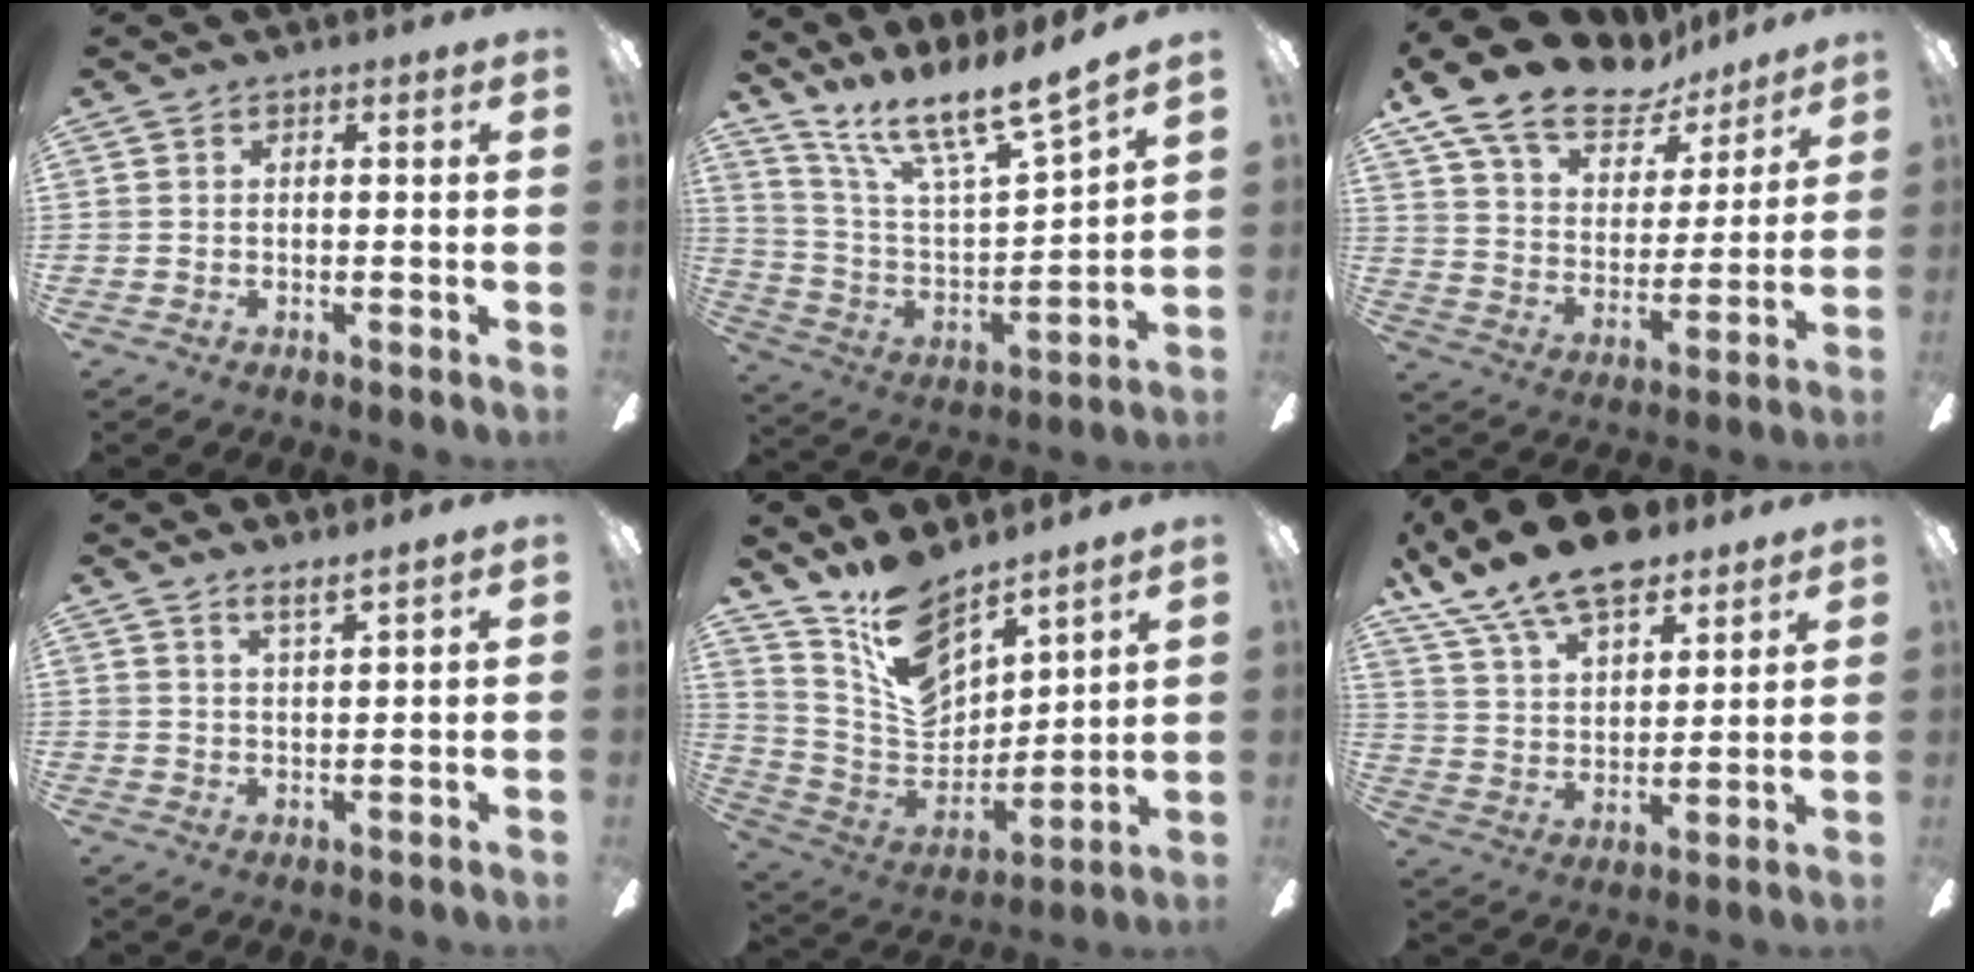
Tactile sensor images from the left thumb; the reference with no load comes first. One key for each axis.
{"total": 15.7, "fx": 13.6, "fy": 1.1, "fz": 7.8, "tx": -0.156, "ty": -0.108, "tz": 0.229}
{"total": 16.4, "fx": 12.8, "fy": 7.5, "fz": 7.0, "tx": -0.132, "ty": -0.089, "tz": 0.229}
{"total": 3.3, "fx": 3.1, "fy": -0.3, "fz": 1.2, "tx": -0.031, "ty": -0.019, "tz": 0.056}
{"total": 15.0, "fx": 11.7, "fy": 7.0, "fz": 6.2, "tx": -0.136, "ty": -0.076, "tz": 0.223}
{"total": 16.2, "fx": 12.0, "fy": 6.9, "fz": 8.5, "tx": -0.162, "ty": -0.064, "tz": 0.217}